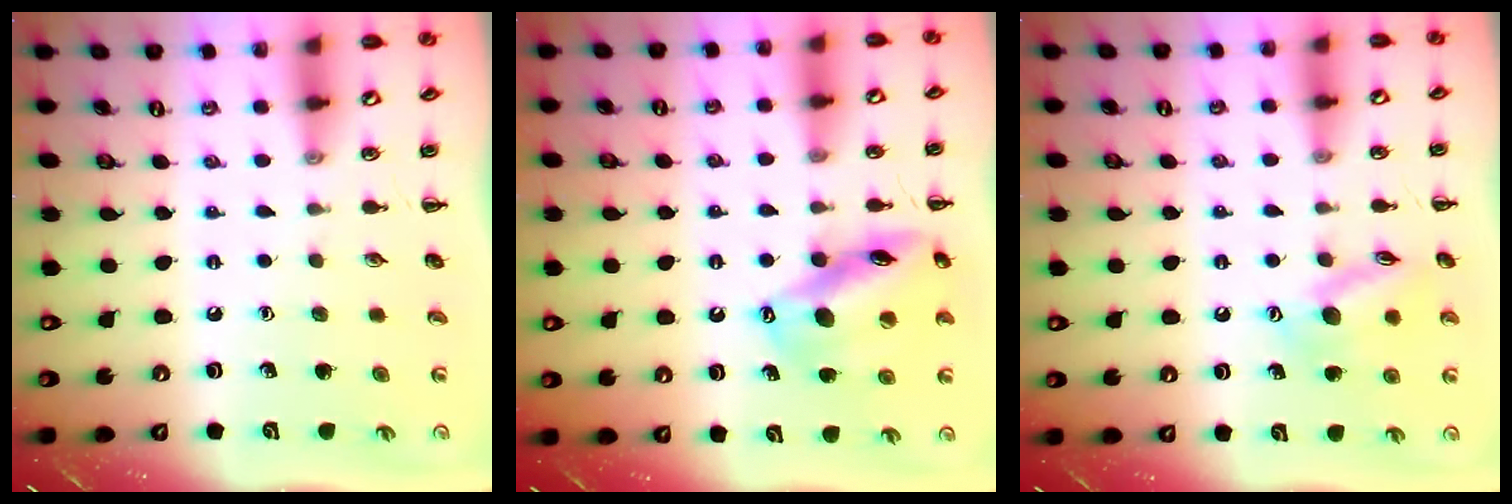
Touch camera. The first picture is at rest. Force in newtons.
{"total": 15.1, "press": 14.7, "slide": 3.4}
{"total": 12.4, "press": 12.4, "slide": 1.1}